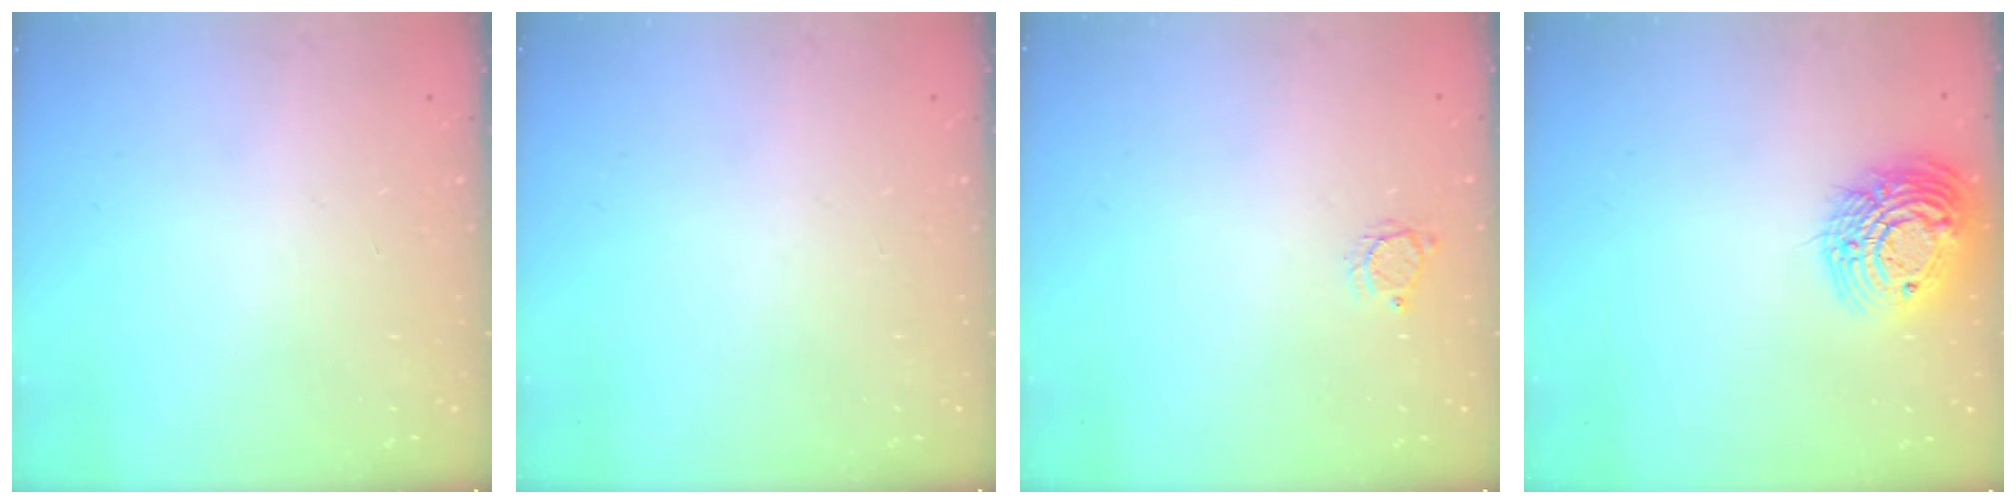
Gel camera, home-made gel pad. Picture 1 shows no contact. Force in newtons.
{"total": 0.0}
{"total": 3.0, "press": 3.0, "slide": 0.3}
{"total": 16.4, "press": 16.3, "slide": 1.5}